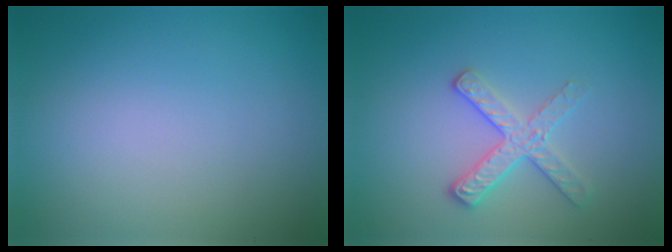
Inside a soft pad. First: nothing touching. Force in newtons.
{"total": 2.7, "press": 2.5, "slide": 1.1}